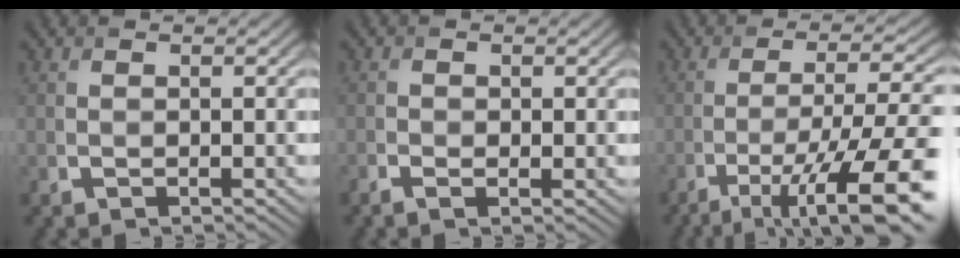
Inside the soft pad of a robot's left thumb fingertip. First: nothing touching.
{"total": 1.6, "force": [-0.6, 1.1, 1.0], "torque": [-0.028, -0.004, -0.012]}
{"total": 13.1, "force": [-7.3, 2.9, 10.4], "torque": [-0.171, -0.004, -0.113]}